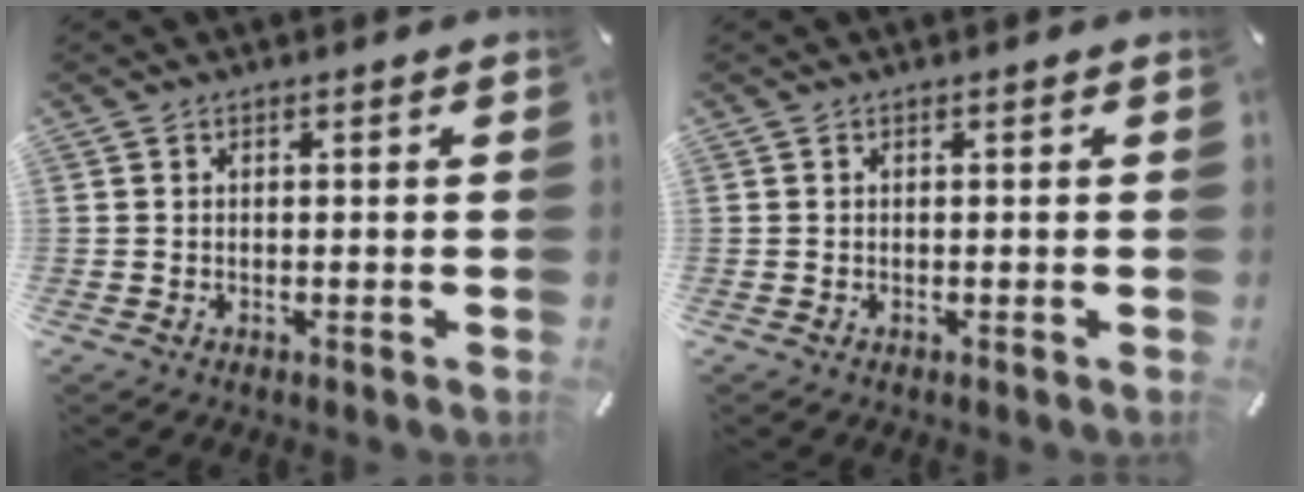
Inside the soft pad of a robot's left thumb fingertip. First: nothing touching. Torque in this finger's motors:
{"motor_torque": [0.00, 0.00, 0.03, 0.03, 0.00]}